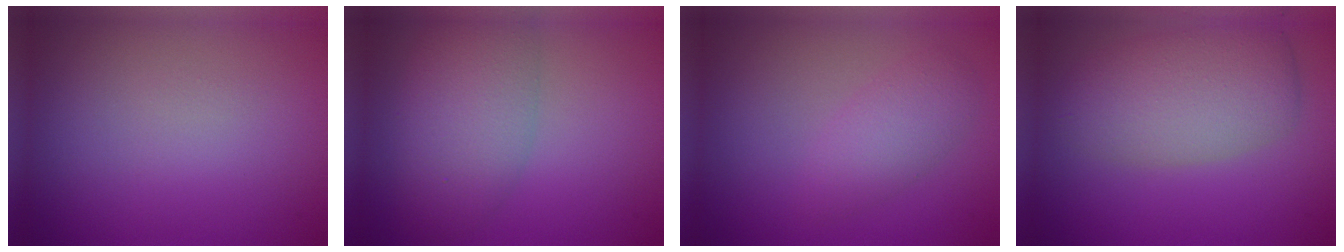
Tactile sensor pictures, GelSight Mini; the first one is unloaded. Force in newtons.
{"total": 5.4, "press": 5.4, "slide": 0.3}
{"total": 2.7, "press": 2.7, "slide": 0.1}
{"total": 6.0, "press": 6.0, "slide": 0.4}